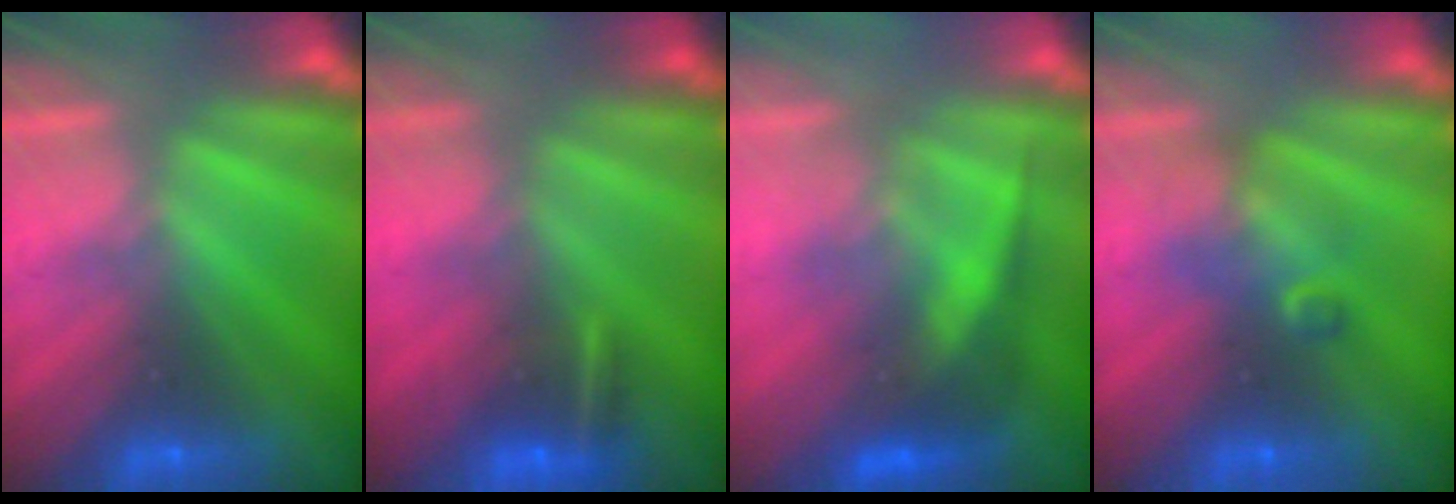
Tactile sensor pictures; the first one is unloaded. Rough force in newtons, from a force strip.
{"total": 6.6}
{"total": 2.7}
{"total": 2.3}